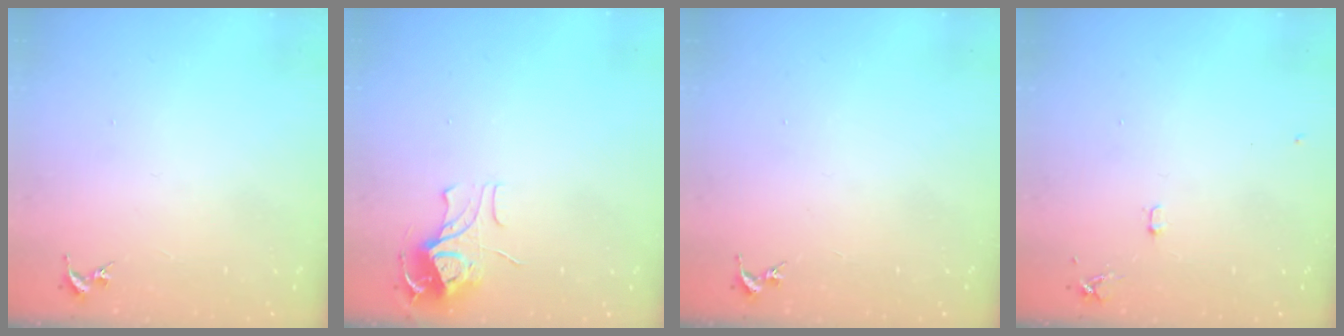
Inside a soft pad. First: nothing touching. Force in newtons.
{"total": 8.8, "press": 8.8, "slide": 0.7}
{"total": 0.0}
{"total": 5.2, "press": 5.1, "slide": 0.6}